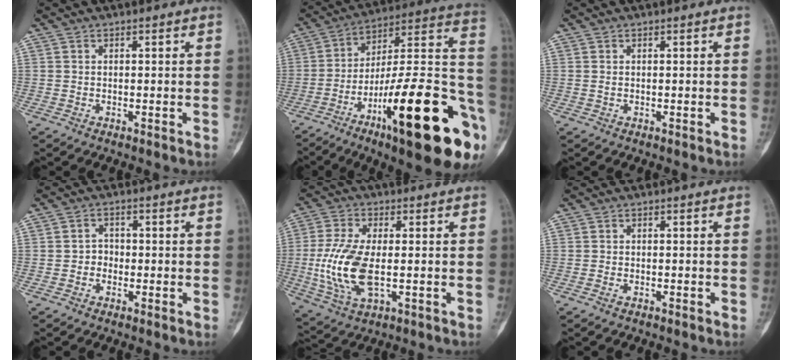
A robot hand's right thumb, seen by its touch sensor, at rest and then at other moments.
{"total": 30.2, "force": [-12.2, 7.4, 26.6], "torque": [-0.330, 0.054, -0.185]}
{"total": 0.0}
{"total": 2.6, "force": [-0.8, 2.2, 0.9], "torque": [0.002, 0.011, -0.022]}
{"total": 12.8, "force": [-1.3, 6.1, 11.2], "torque": [-0.246, -0.007, -0.021]}
{"total": 0.9, "force": [-0.6, 0.4, 0.4], "torque": [-0.007, 0.001, -0.014]}